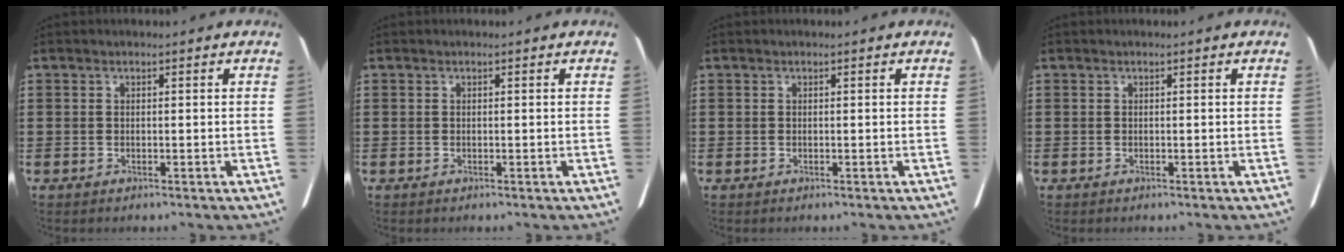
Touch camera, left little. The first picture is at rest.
{"total": 0.0}
{"total": 0.0}
{"total": 0.0}